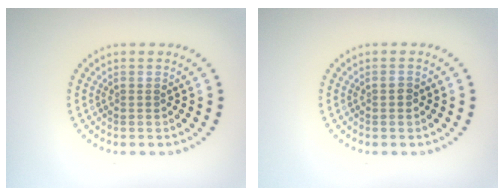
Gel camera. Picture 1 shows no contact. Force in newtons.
{"total": 0.7, "press": 0.7, "slide": 0.0}